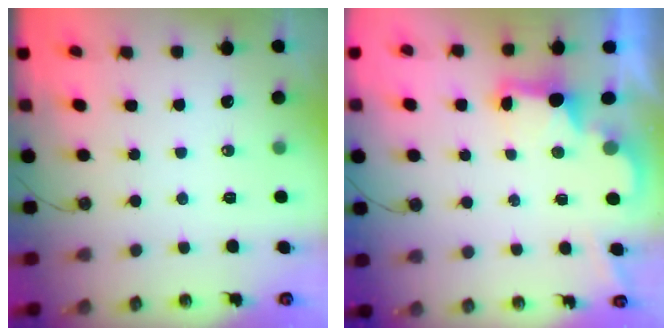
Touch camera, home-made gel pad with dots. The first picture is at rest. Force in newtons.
{"total": 2.4, "press": 2.3, "slide": 0.7}